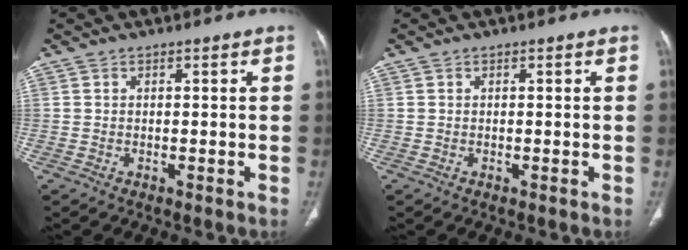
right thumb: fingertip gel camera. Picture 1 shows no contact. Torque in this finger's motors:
{"motor_torque": [-0.04, 0.04, 0.00, 0.00, 0.00]}